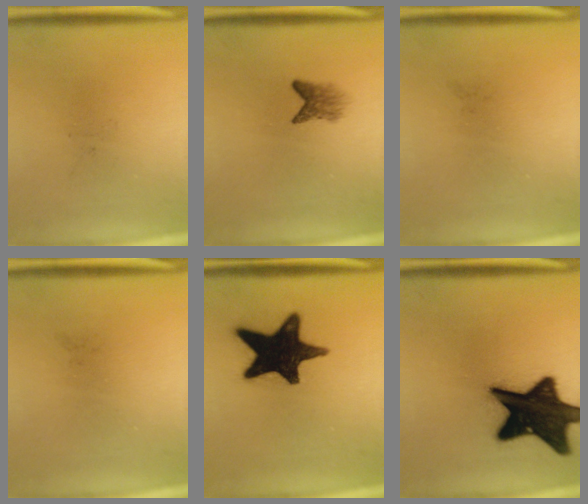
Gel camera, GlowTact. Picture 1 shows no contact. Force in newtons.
{"total": 2.3}
{"total": 0.0}
{"total": 0.0}
{"total": 17.7}
{"total": 20.0}